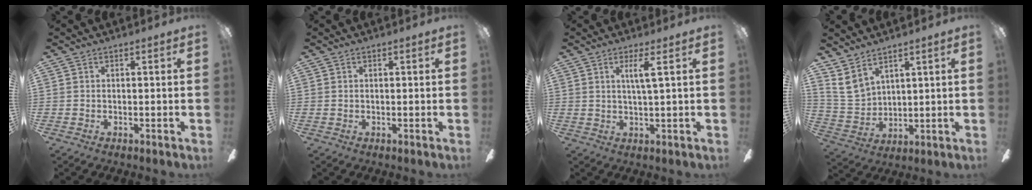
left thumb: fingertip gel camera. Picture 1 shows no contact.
{"total": 0.0}
{"total": 4.0, "force": [1.7, 0.0, 3.6], "torque": [-0.075, -0.001, 0.026]}
{"total": 7.8, "force": [5.7, 4.6, 2.7], "torque": [-0.068, -0.024, 0.114]}